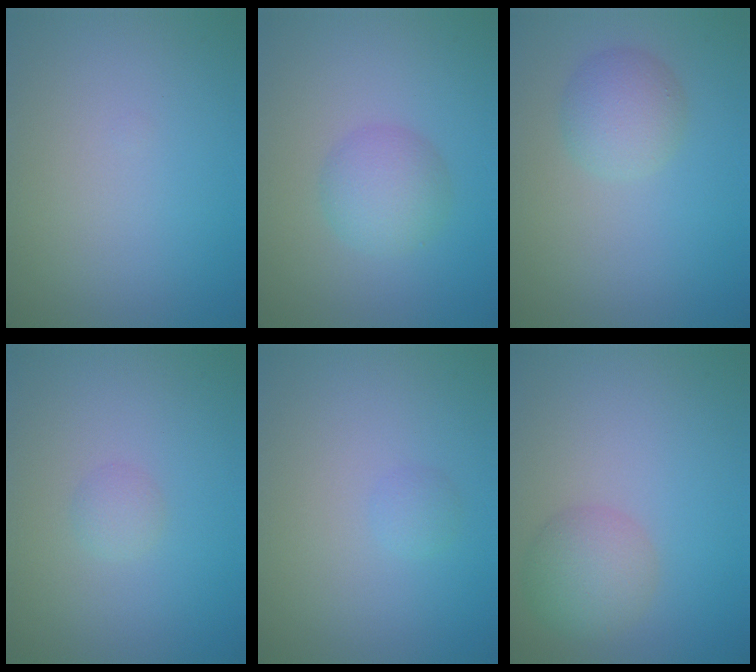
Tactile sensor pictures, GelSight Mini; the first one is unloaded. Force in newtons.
{"total": 3.2, "press": 3.2, "slide": 0.1}
{"total": 2.9, "press": 2.9, "slide": 0.0}
{"total": 1.0, "press": 1.0, "slide": 0.1}
{"total": 0.8, "press": 0.8, "slide": 0.1}
{"total": 3.4, "press": 3.4, "slide": 0.2}